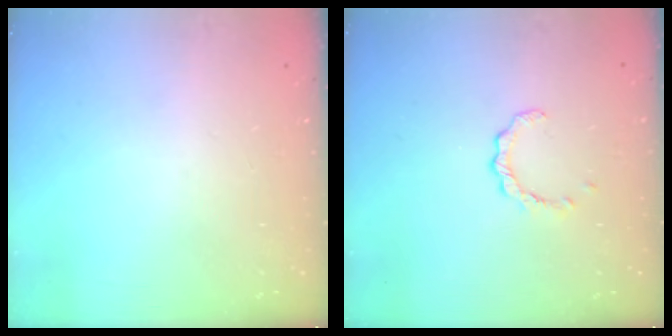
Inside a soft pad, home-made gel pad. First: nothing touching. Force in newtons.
{"total": 2.4, "press": 2.4, "slide": 0.4}